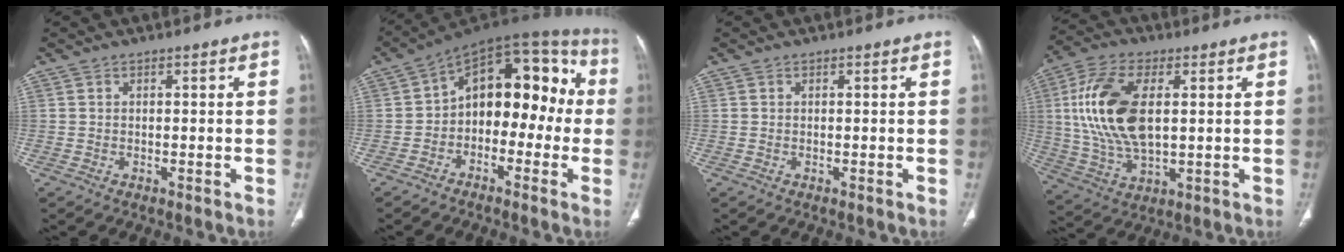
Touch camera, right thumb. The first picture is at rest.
{"total": 16.9, "force": [-0.5, 10.6, 13.2], "torque": [-0.120, 0.057, -0.026]}
{"total": 0.0}
{"total": 16.8, "force": [2.6, 8.6, 14.2], "torque": [-0.296, -0.001, 0.055]}